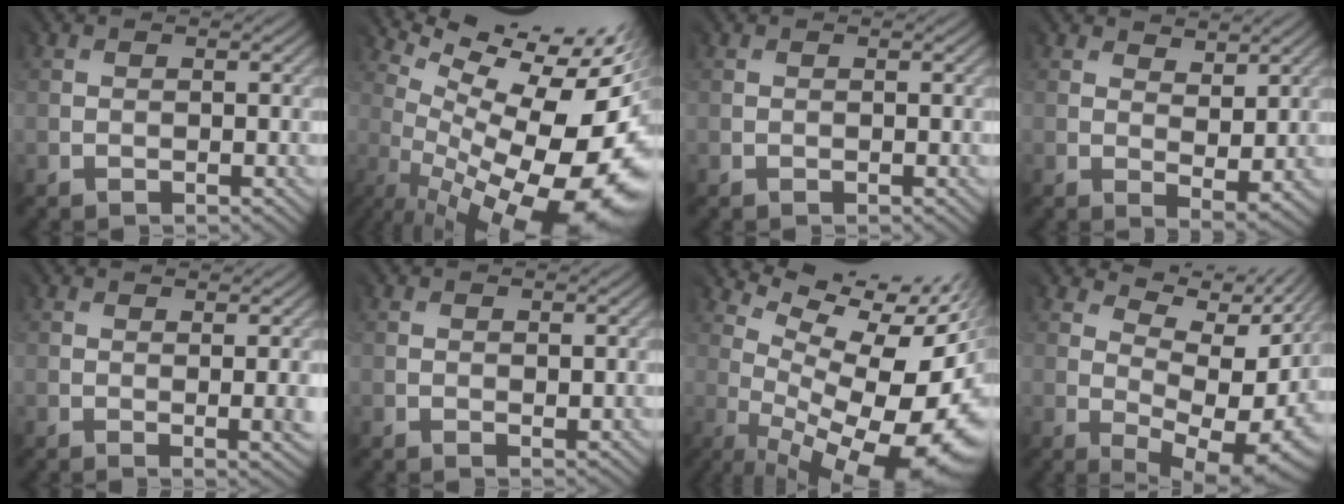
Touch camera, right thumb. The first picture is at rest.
{"total": 17.6, "force": [1.2, 6.0, 16.6], "torque": [-0.193, 0.028, 0.050]}
{"total": 0.0}
{"total": 4.3, "force": [3.6, 1.6, 1.7], "torque": [-0.035, -0.006, 0.067]}
{"total": 3.0, "force": [0.5, 0.5, 2.9], "torque": [-0.037, 0.000, 0.007]}
{"total": 0.7, "force": [0.4, 0.4, 0.3], "torque": [-0.007, -0.001, 0.011]}
{"total": 15.8, "force": [2.0, 5.3, 14.8], "torque": [-0.177, 0.012, 0.064]}
{"total": 13.3, "force": [4.0, 5.8, 11.3], "torque": [-0.141, -0.002, 0.103]}